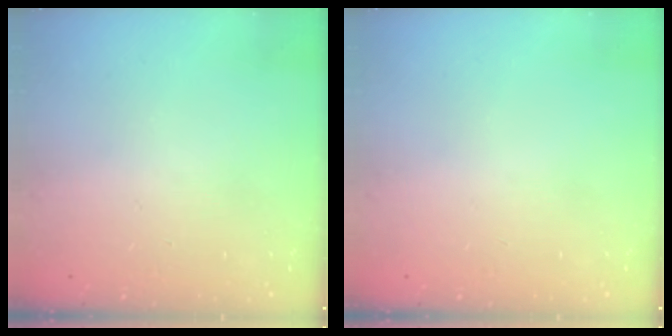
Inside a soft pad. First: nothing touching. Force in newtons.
{"total": 0.0}